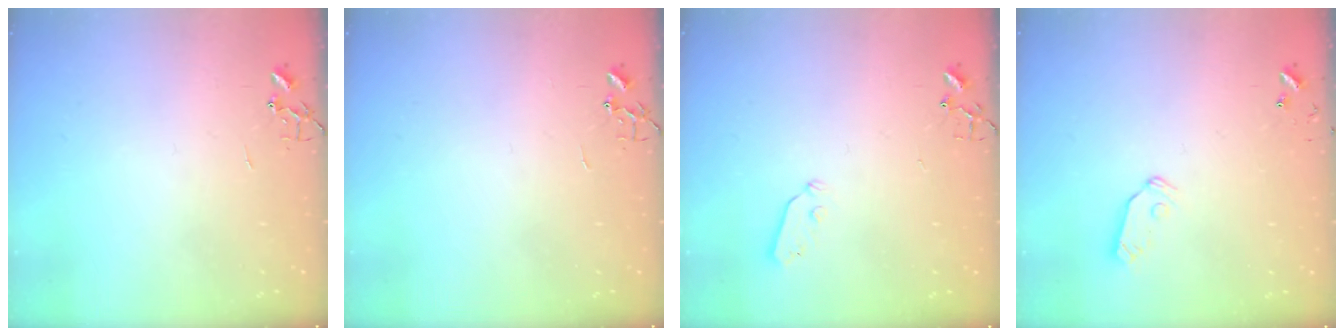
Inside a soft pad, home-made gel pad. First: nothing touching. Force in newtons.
{"total": 0.0}
{"total": 3.3, "press": 3.3, "slide": 0.5}
{"total": 6.5, "press": 6.5, "slide": 0.4}